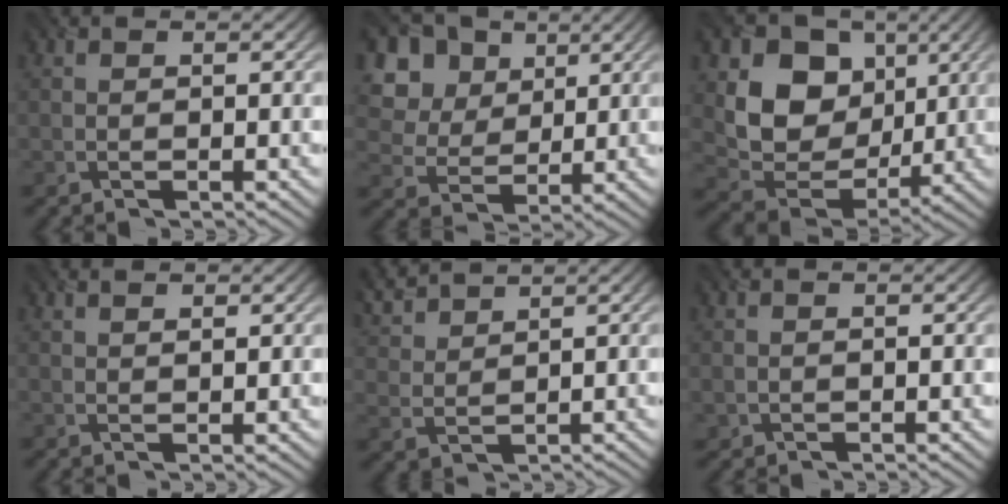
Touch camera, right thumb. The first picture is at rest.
{"total": 12.7, "force": [6.4, 9.3, 5.7], "torque": [-0.180, 0.016, 0.142]}
{"total": 12.1, "force": [3.4, 9.6, 6.5], "torque": [-0.133, -0.009, 0.054]}
{"total": 1.4, "force": [0.9, 0.3, 1.0], "torque": [-0.015, -0.004, 0.021]}
{"total": 5.4, "force": [4.4, 1.9, 2.4], "torque": [-0.073, 0.014, 0.093]}
{"total": 0.5, "force": [-0.1, 0.5, 0.1], "torque": [-0.002, -0.001, 0.000]}